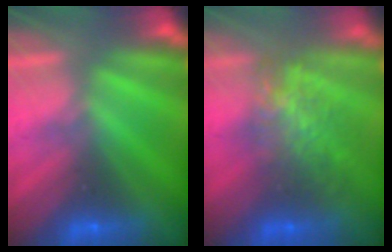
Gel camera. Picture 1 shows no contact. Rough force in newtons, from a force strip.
{"total": 7.2}